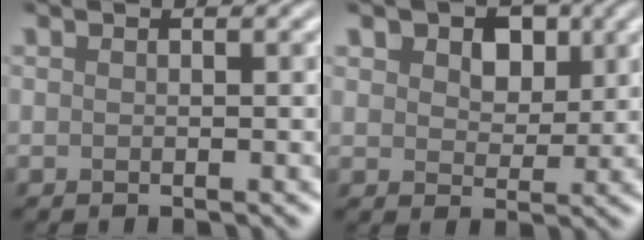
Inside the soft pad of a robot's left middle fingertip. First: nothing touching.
{"total": 3.6, "force": [2.3, 2.3, 1.4], "torque": [-0.043, 0.022, 0.039]}